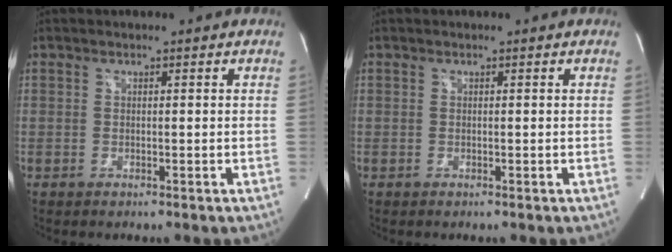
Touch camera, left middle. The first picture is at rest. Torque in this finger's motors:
{"motor_torque": [-0.10, 0.09, 0.08, 0.01]}